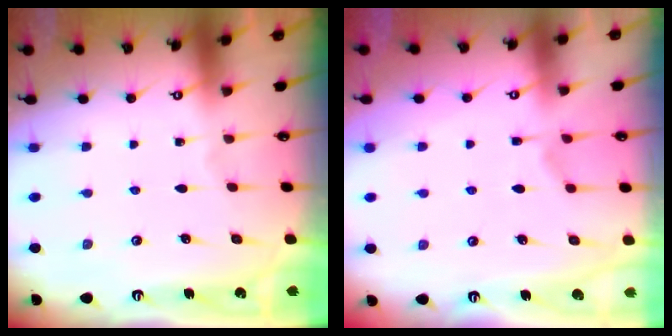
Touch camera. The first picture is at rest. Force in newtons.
{"total": 1.6, "press": 0.9, "slide": 1.4}